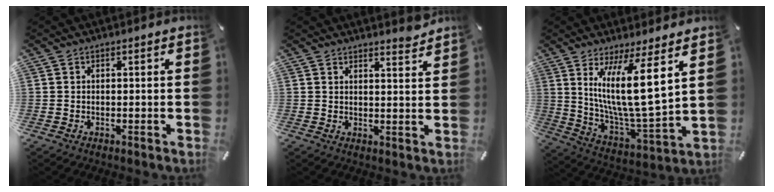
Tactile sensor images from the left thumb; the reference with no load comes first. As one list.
[{"total": 3.0, "force": [2.9, 0.3, 0.4], "torque": [0.004, -0.024, 0.051]}, {"total": 15.8, "force": [7.0, 2.5, 14.0], "torque": [-0.274, -0.049, 0.103]}]